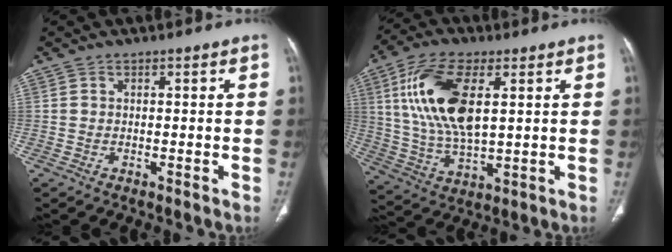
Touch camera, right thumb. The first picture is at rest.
{"total": 16.6, "force": [4.5, 7.6, 14.1], "torque": [-0.284, -0.011, 0.090]}